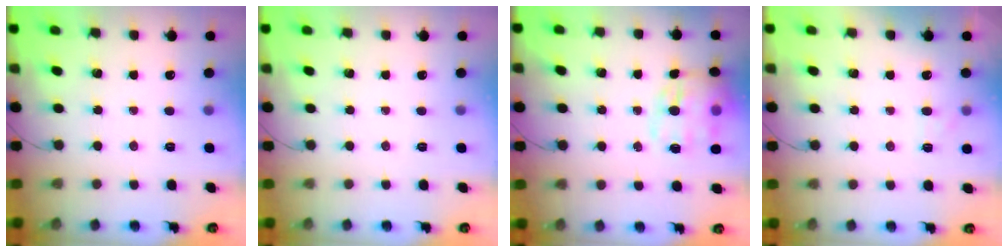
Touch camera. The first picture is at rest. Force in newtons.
{"total": 0.0}
{"total": 14.2, "press": 13.9, "slide": 3.0}
{"total": 4.8, "press": 4.6, "slide": 1.5}